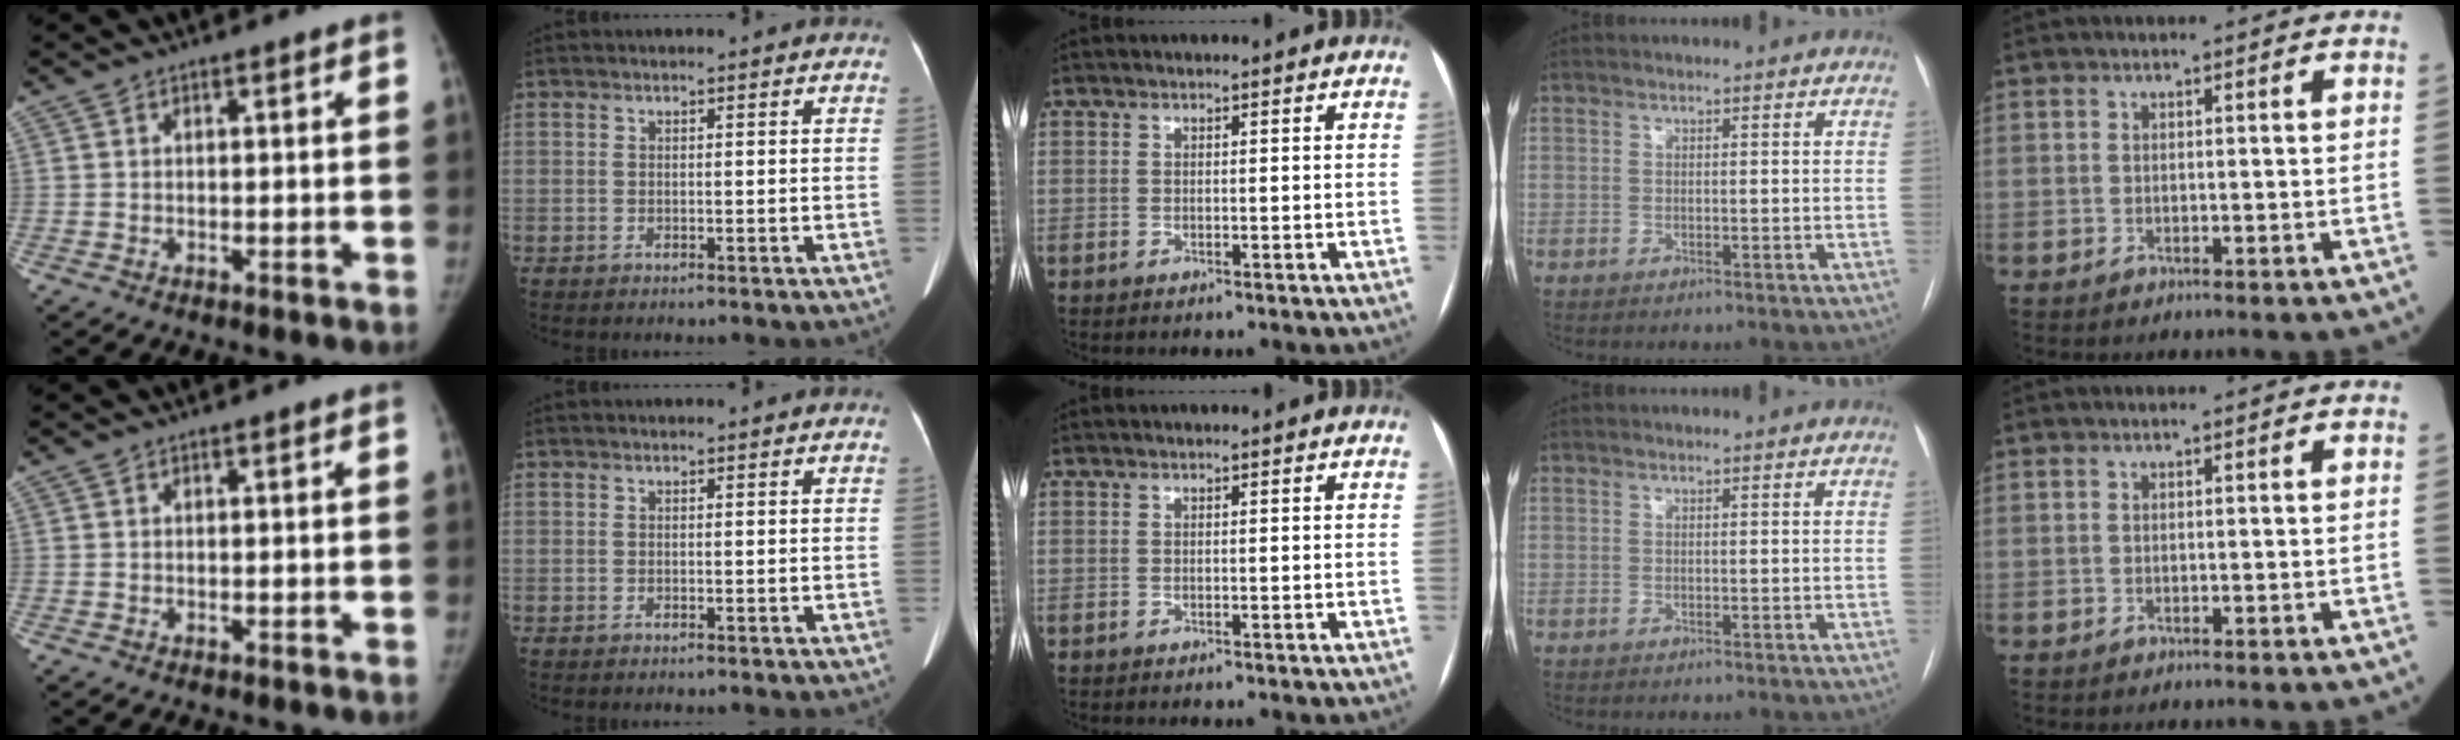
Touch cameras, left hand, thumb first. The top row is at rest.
{}